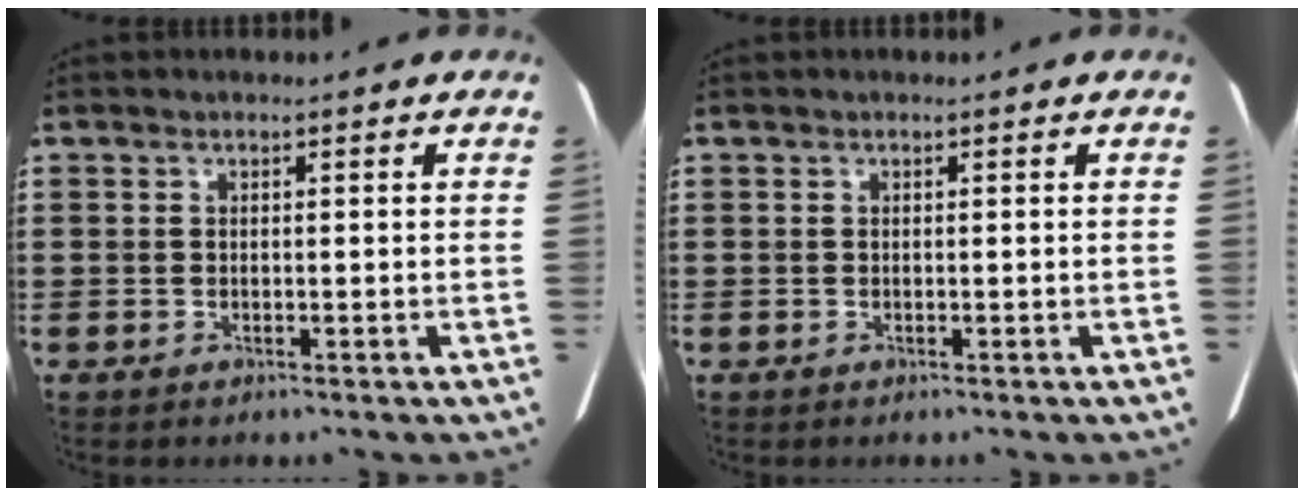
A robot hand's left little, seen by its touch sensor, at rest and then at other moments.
{"total": 0.0}